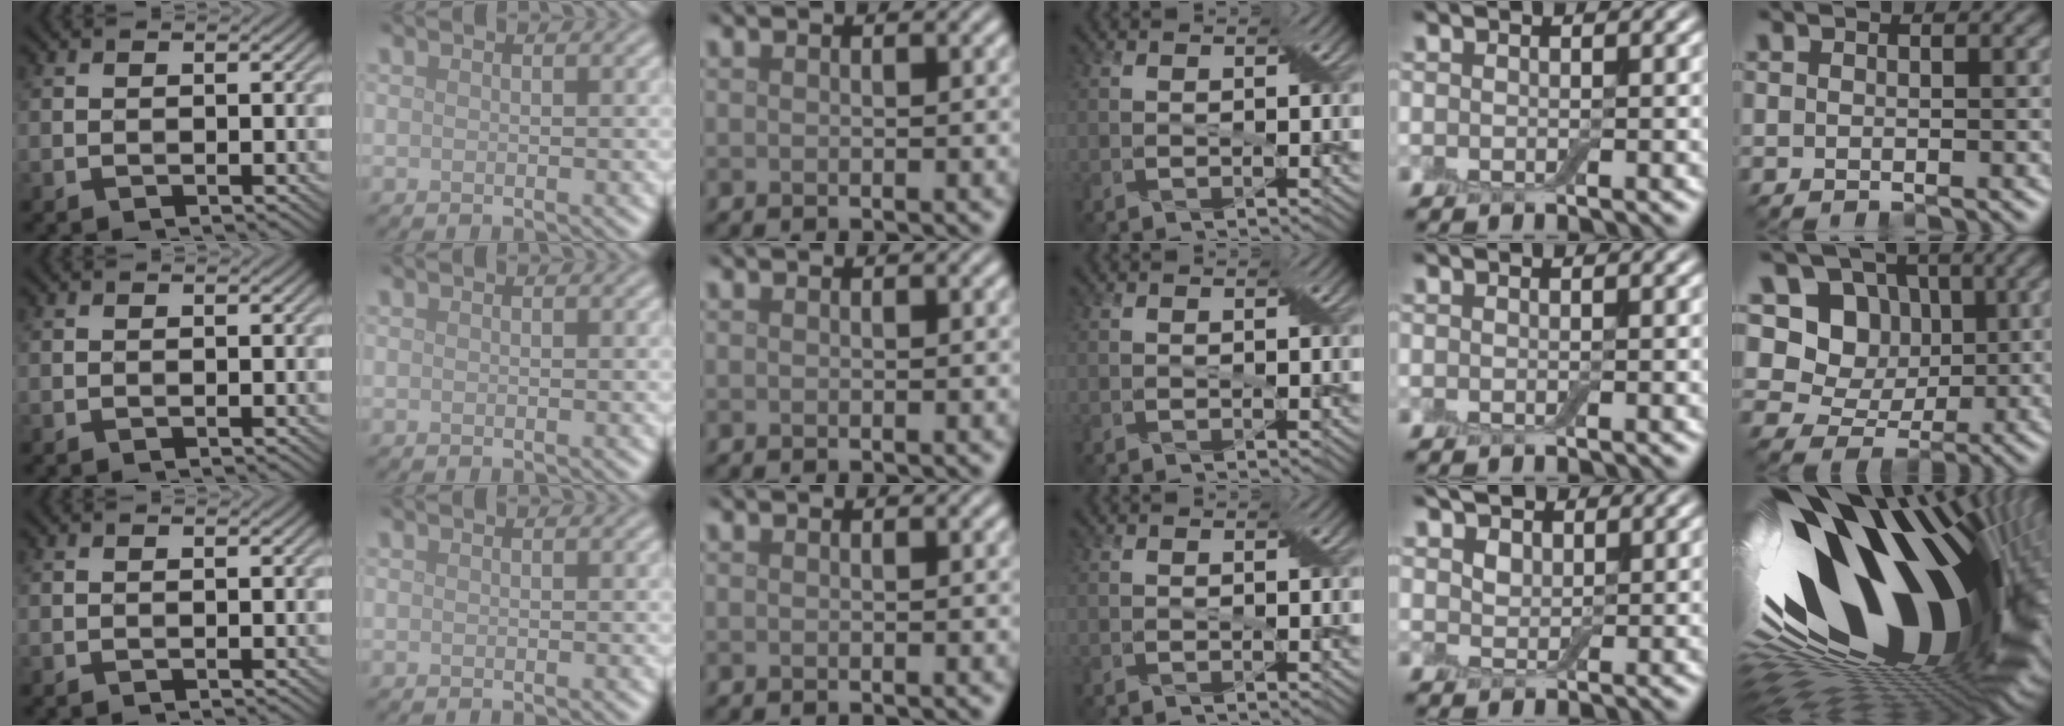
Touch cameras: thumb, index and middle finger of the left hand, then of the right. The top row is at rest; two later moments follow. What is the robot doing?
{"motion": "extract", "object": "drawer"}